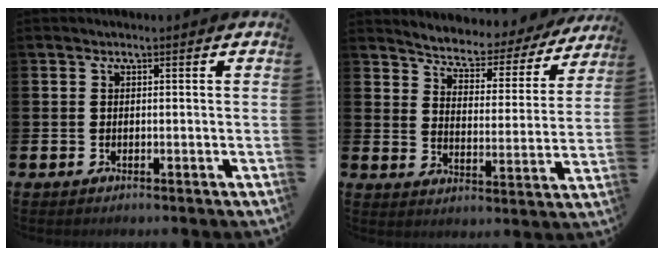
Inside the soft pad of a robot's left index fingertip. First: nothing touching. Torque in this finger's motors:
{"motor_torque": [0.97, -1.17, 0.20, 0.05]}